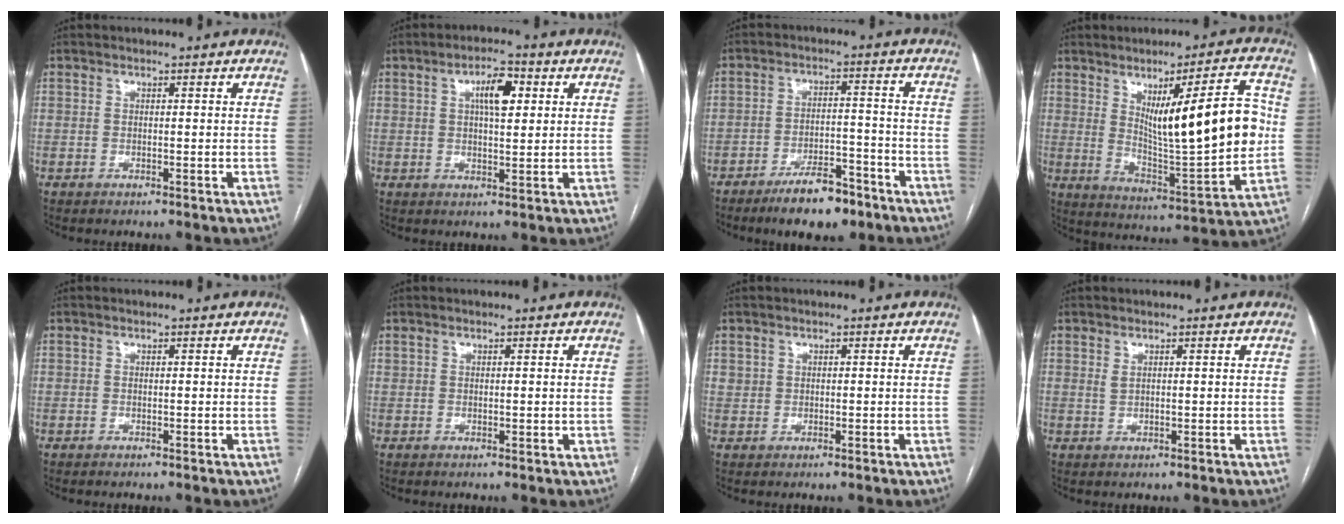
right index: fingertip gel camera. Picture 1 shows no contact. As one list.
[{"total": 5.9, "force": [1.9, 2.1, 5.2], "torque": [-0.089, 0.014, 0.031]}, {"total": 10.2, "force": [-7.4, 3.0, 6.3], "torque": [-0.100, 0.004, -0.121]}, {"total": 17.7, "force": [2.6, 2.1, 17.4], "torque": [-0.267, -0.001, 0.048]}, {"total": 0.0}, {"total": 0.6, "force": [0.2, 0.3, 0.5], "torque": [-0.011, 0.001, 0.007]}, {"total": 1.2, "force": [0.5, 1.2, 0.1], "torque": [0.010, 0.008, 0.006]}, {"total": 0.8, "force": [0.5, 0.3, 0.6], "torque": [-0.014, -0.001, 0.011]}]